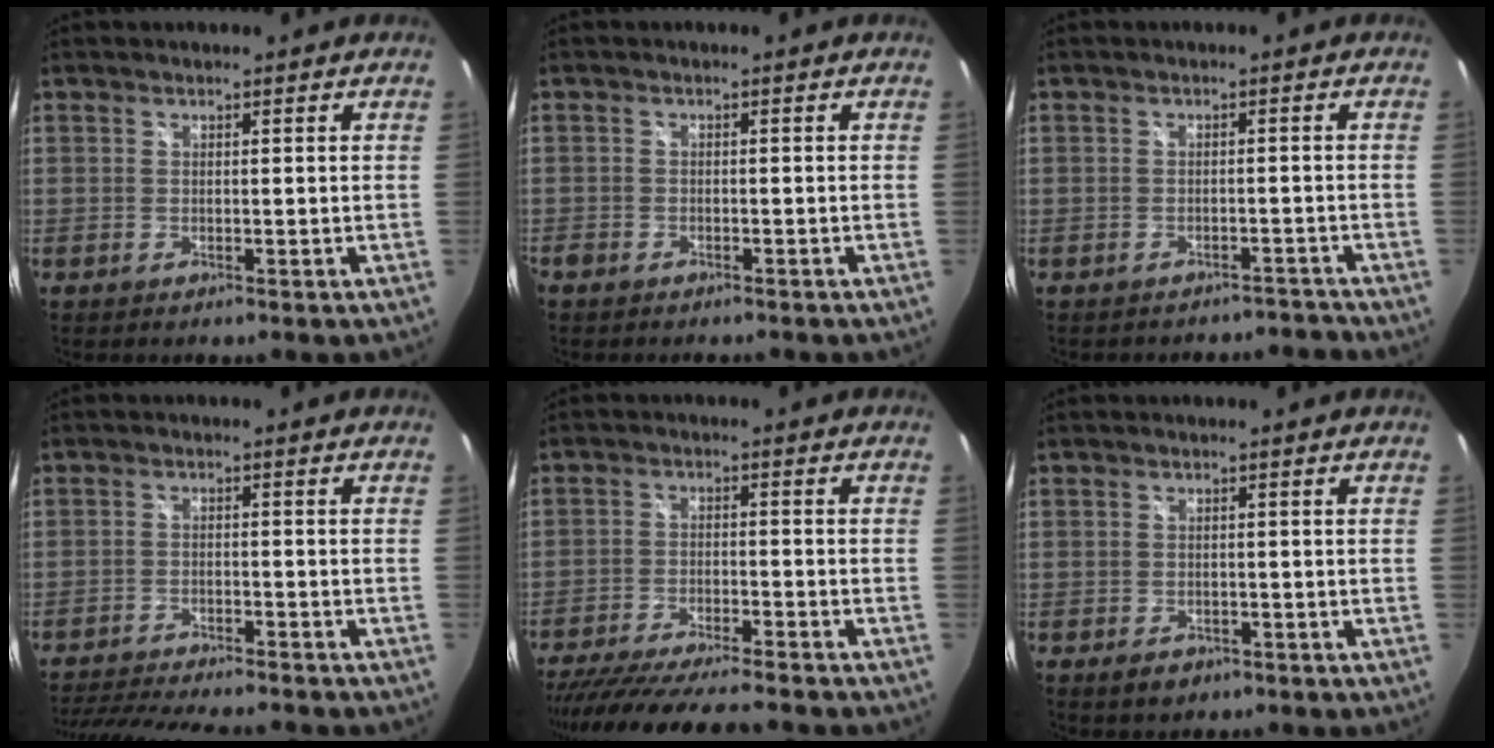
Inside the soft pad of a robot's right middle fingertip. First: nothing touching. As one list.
[{"total": 2.7, "force": [-2.3, 1.3, 0.7], "torque": [-0.023, -0.009, -0.039]}, {"total": 4.2, "force": [-3.9, 1.3, 0.1], "torque": [0.005, 0.010, -0.044]}, {"total": 14.8, "force": [-13.1, 2.4, 6.4], "torque": [-0.136, -0.022, -0.197]}, {"total": 17.9, "force": [-15.6, 2.1, 8.5], "torque": [-0.168, -0.028, -0.246]}, {"total": 2.9, "force": [-1.6, 1.9, 1.4], "torque": [-0.027, -0.004, -0.021]}]